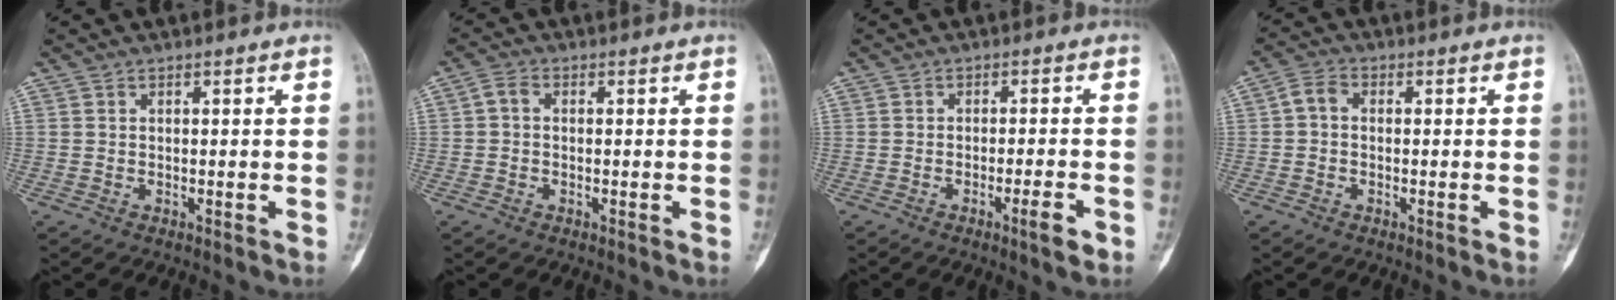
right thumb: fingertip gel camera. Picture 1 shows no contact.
{"total": 2.0, "force": [-0.1, 1.3, 1.5], "torque": [-0.027, 0.005, -0.007]}
{"total": 4.0, "force": [-2.0, 0.5, 3.4], "torque": [-0.054, 0.006, -0.032]}
{"total": 3.1, "force": [-0.1, 2.2, 2.2], "torque": [-0.038, 0.009, -0.012]}